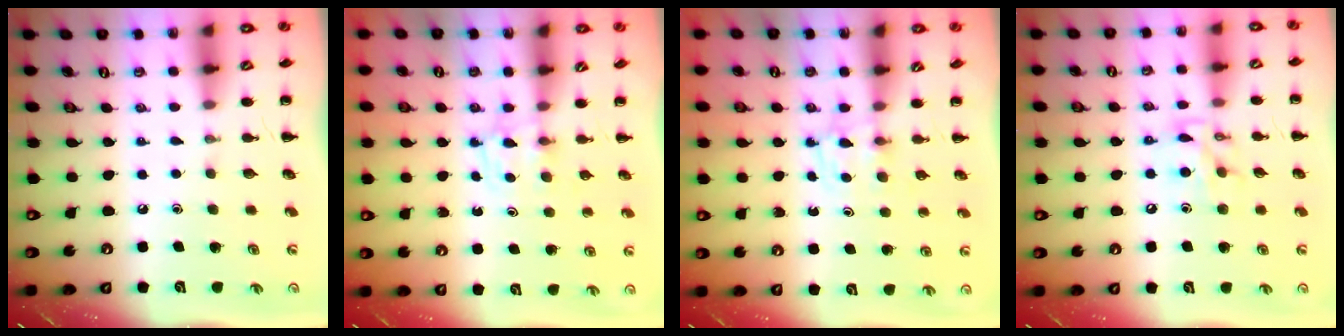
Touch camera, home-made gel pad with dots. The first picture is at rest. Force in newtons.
{"total": 2.8, "press": 2.5, "slide": 1.4}
{"total": 2.8, "press": 2.5, "slide": 1.4}
{"total": 10.2, "press": 10.2, "slide": 0.8}